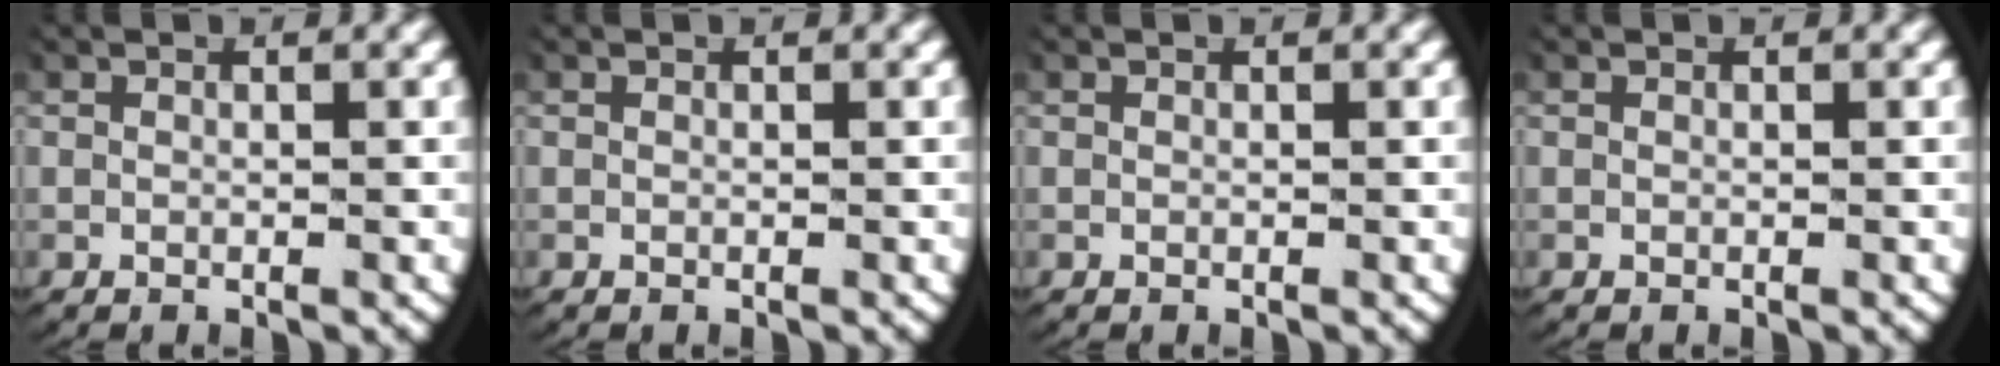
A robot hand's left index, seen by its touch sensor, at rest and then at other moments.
{"total": 0.0}
{"total": 0.0}
{"total": 0.0}